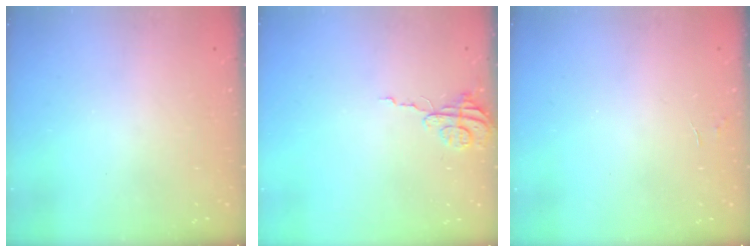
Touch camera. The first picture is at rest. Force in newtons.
{"total": 3.8, "press": 3.8, "slide": 0.4}
{"total": 2.2, "press": 2.2, "slide": 0.2}